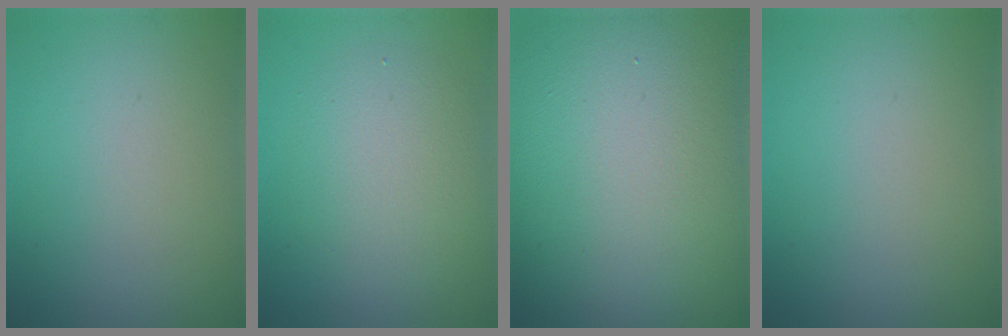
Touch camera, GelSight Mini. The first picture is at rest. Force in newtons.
{"total": 4.0, "press": 4.0, "slide": 0.2}
{"total": 19.3, "press": 19.3, "slide": 0.6}
{"total": 0.0}